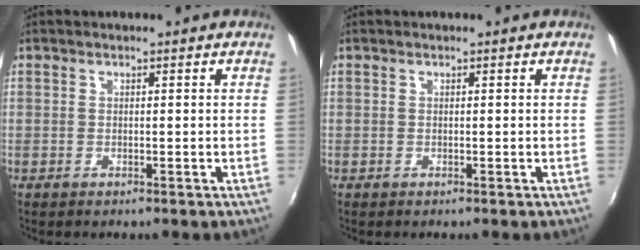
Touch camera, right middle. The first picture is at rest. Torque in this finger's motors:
{"motor_torque": [0.00, 0.00, 0.00, 0.00]}